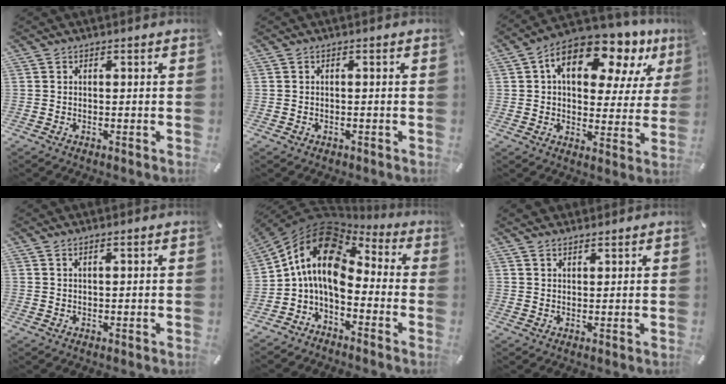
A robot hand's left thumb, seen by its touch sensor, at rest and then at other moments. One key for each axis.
{"total": 0.9, "fx": -0.3, "fy": 0.7, "fz": 0.4, "tx": -0.008, "ty": 0.003, "tz": -0.007}
{"total": 17.1, "fx": 9.4, "fy": 9.4, "fz": 10.8, "tx": -0.162, "ty": -0.049, "tz": 0.156}
{"total": 0.9, "fx": 0.6, "fy": 0.0, "fz": 0.7, "tx": -0.015, "ty": -0.003, "tz": 0.011}
{"total": 13.5, "fx": 0.0, "fy": 8.6, "fz": 10.3, "tx": -0.210, "ty": 0.001, "tz": -0.005}
{"total": 2.4, "fx": 2.0, "fy": 1.1, "fz": 0.8, "tx": -0.019, "ty": -0.003, "tz": 0.037}